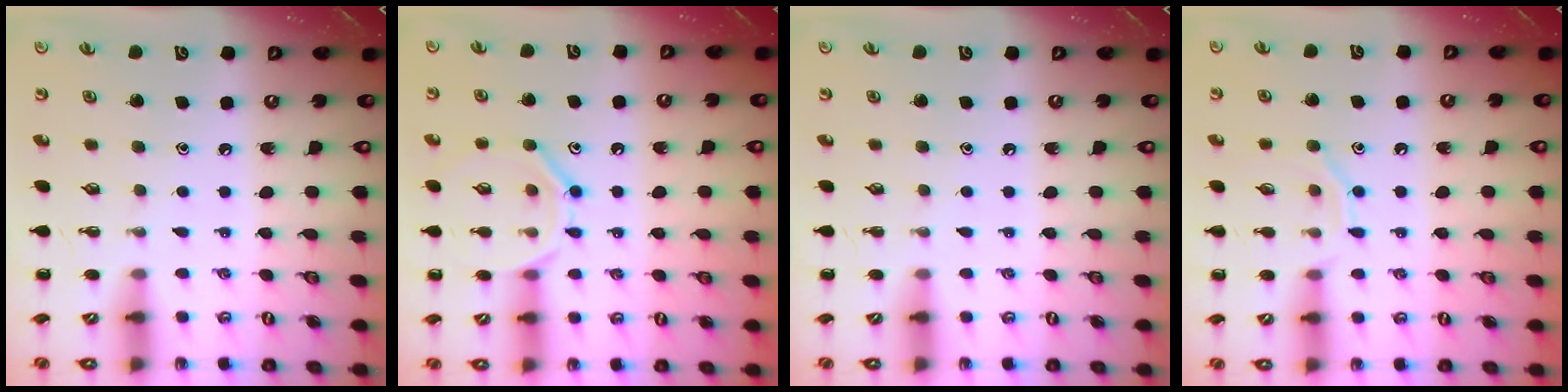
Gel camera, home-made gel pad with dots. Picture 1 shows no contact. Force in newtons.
{"total": 11.9, "press": 11.9, "slide": 0.6}
{"total": 0.0}
{"total": 7.5, "press": 7.5, "slide": 1.0}